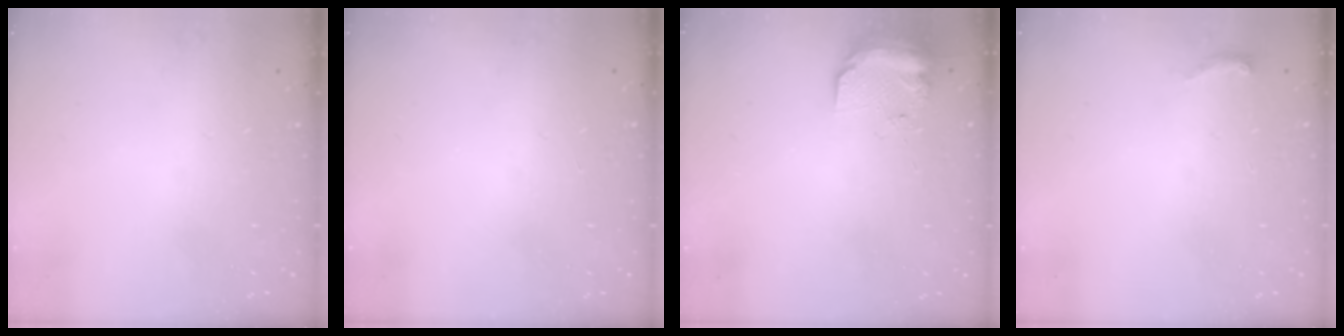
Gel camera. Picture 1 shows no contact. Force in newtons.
{"total": 0.0}
{"total": 9.9, "press": 9.4, "slide": 3.1}
{"total": 6.9, "press": 2.8, "slide": 6.3}